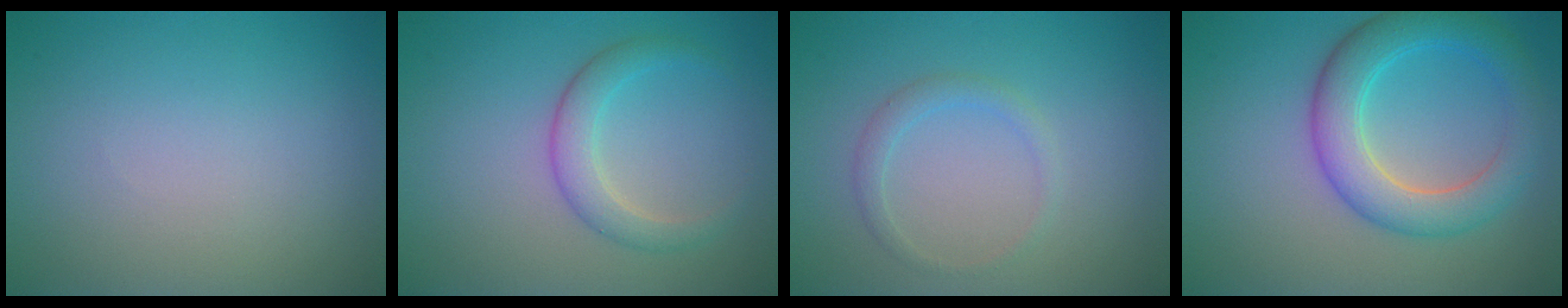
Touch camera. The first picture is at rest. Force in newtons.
{"total": 2.7, "press": 2.7, "slide": 0.1}
{"total": 1.4, "press": 1.4, "slide": 0.1}
{"total": 5.7, "press": 5.7, "slide": 0.1}